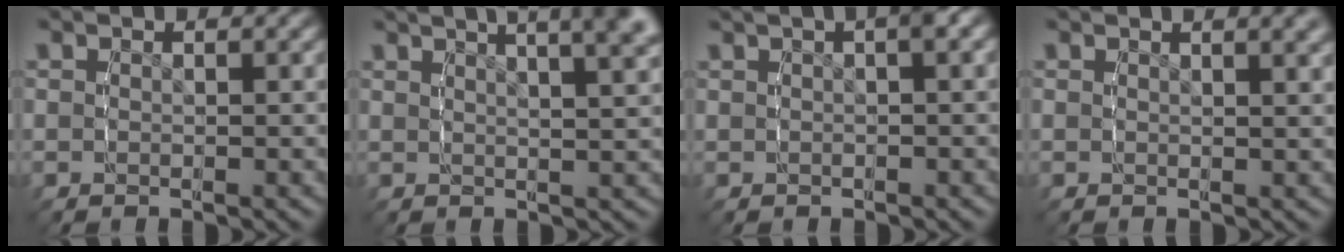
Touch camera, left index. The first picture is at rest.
{"total": 11.0, "force": [6.4, 5.4, 7.2], "torque": [-0.089, 0.019, 0.087]}
{"total": 6.5, "force": [3.2, 3.2, 4.8], "torque": [-0.049, 0.036, 0.029]}
{"total": 3.5, "force": [2.2, 1.1, 2.5], "torque": [-0.028, 0.010, 0.029]}